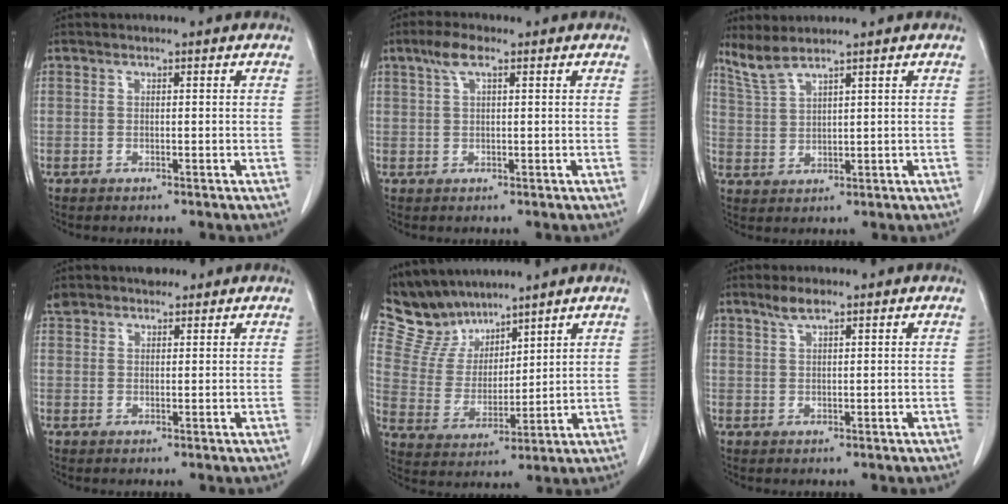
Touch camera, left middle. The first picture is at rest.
{"total": 3.3, "force": [1.8, 0.8, 2.7], "torque": [-0.060, 0.013, 0.037]}
{"total": 3.9, "force": [3.5, -0.2, 1.6], "torque": [-0.047, 0.000, 0.085]}
{"total": 3.8, "force": [3.4, 1.6, 0.8], "torque": [-0.015, 0.016, 0.058]}
{"total": 9.6, "force": [8.7, 3.8, 1.4], "torque": [-0.046, 0.016, 0.183]}
{"total": 2.3, "force": [1.8, 0.3, 1.4], "torque": [-0.034, 0.003, 0.037]}